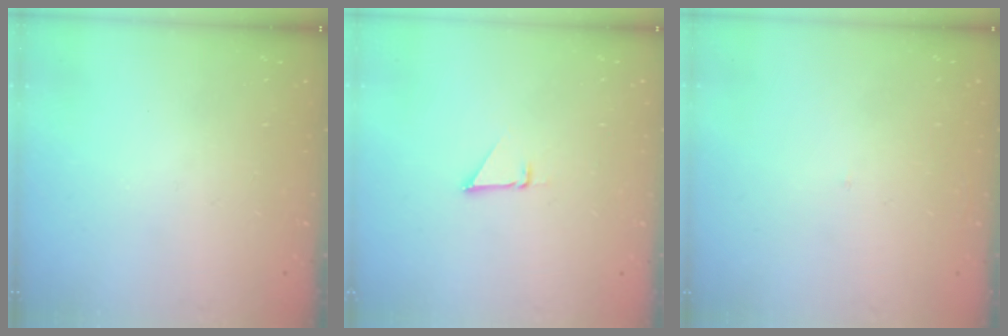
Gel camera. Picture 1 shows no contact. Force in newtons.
{"total": 1.5, "press": 1.5, "slide": 0.1}
{"total": 1.7, "press": 1.6, "slide": 0.1}